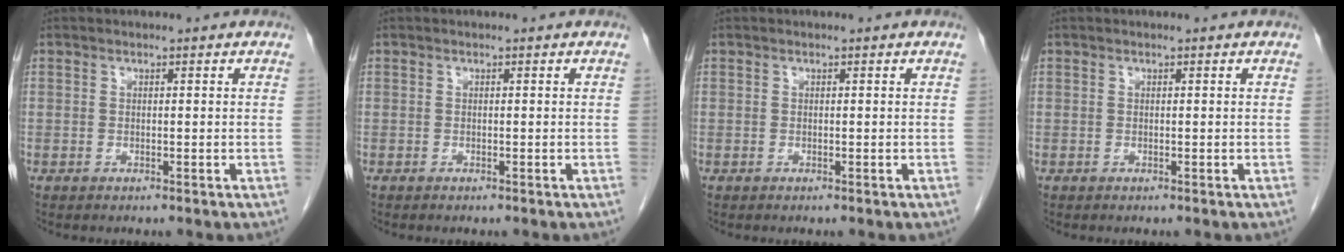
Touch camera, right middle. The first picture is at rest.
{"total": 0.0}
{"total": 0.0}
{"total": 0.0}